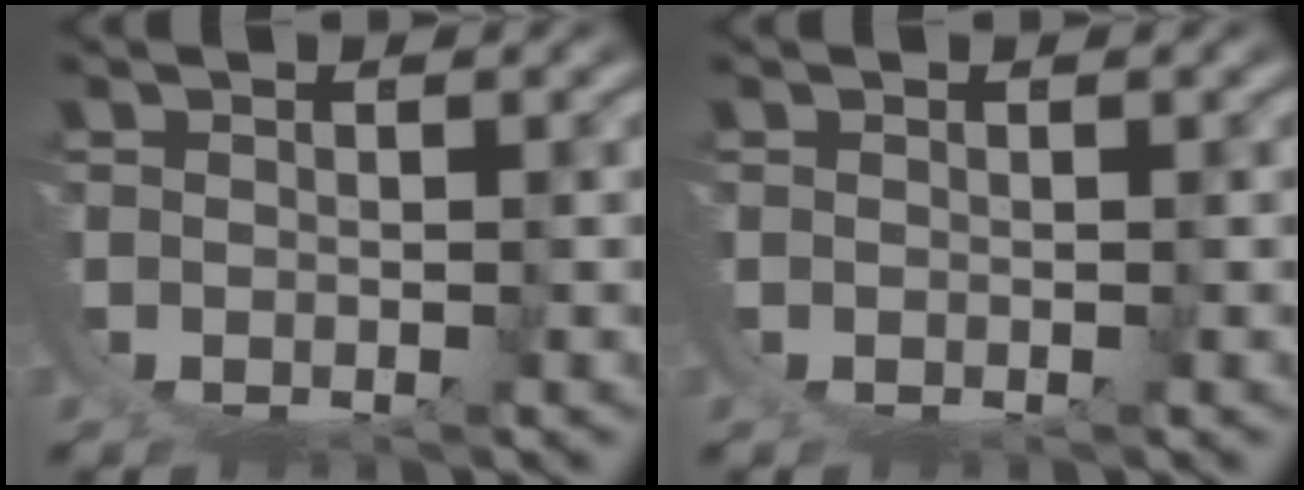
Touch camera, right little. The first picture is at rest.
{"total": 0.0}